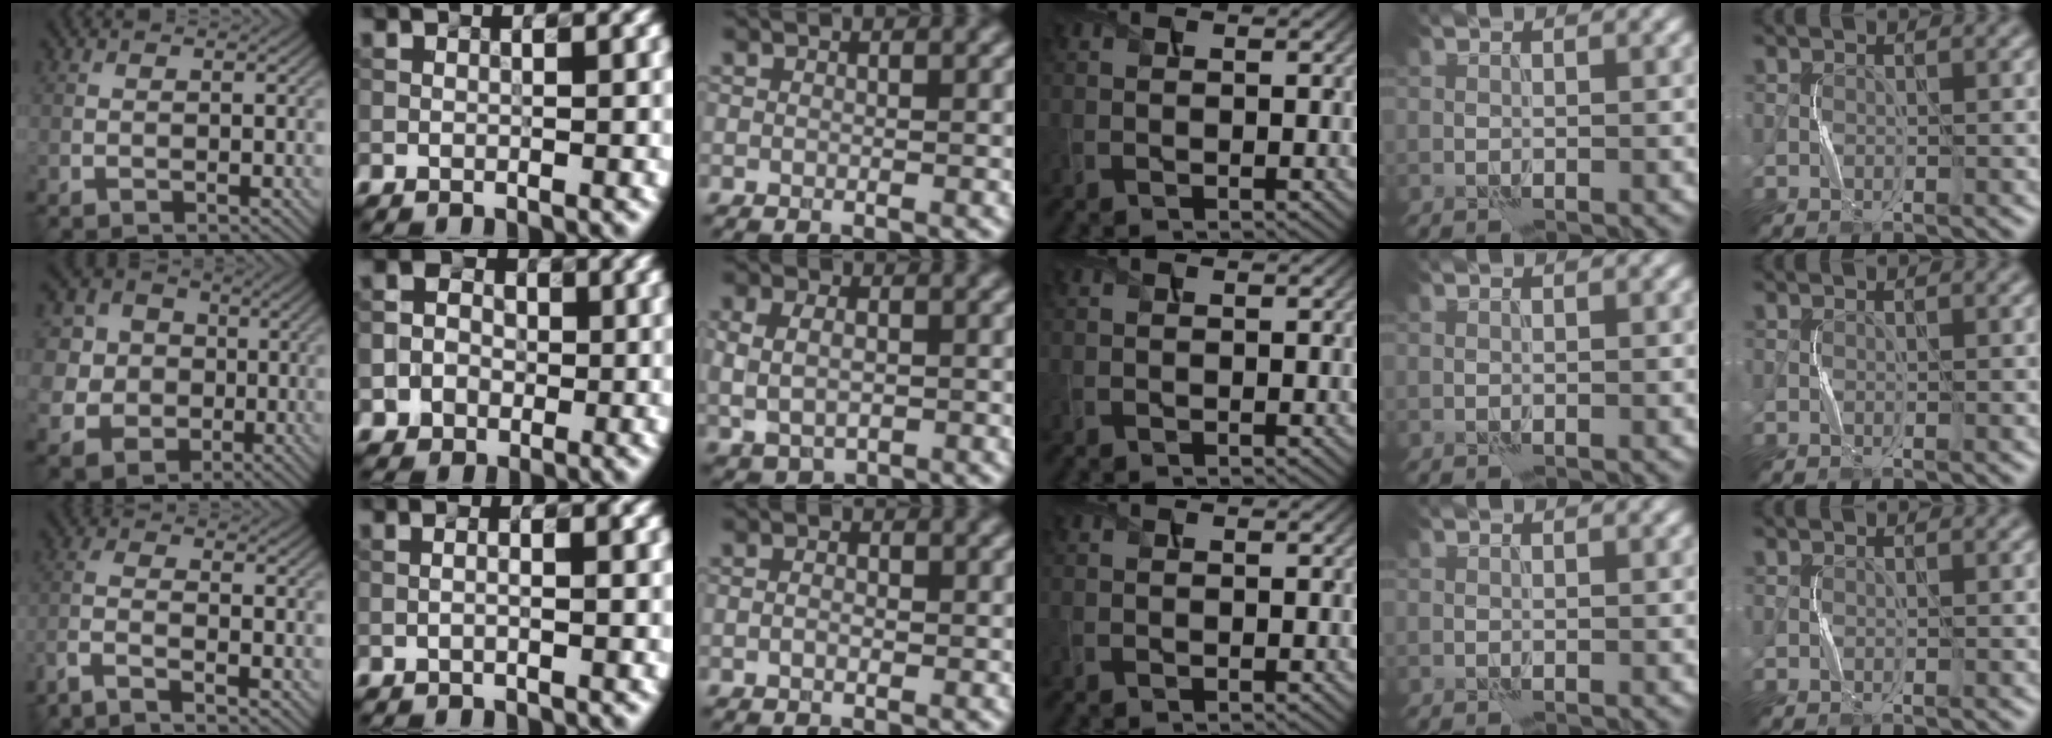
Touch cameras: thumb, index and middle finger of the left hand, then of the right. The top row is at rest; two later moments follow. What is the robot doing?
{"motion": "squeeze", "object": "sponge"}